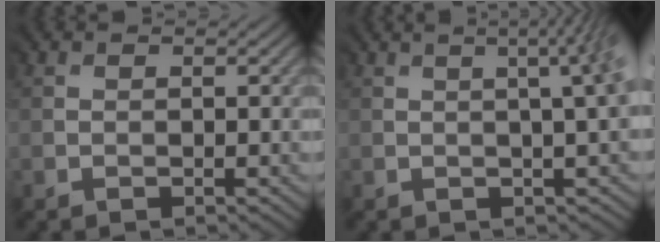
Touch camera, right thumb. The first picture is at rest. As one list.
[{"total": 5.9, "force": [1.0, 1.7, 5.6], "torque": [-0.032, 0.041, -0.010]}]